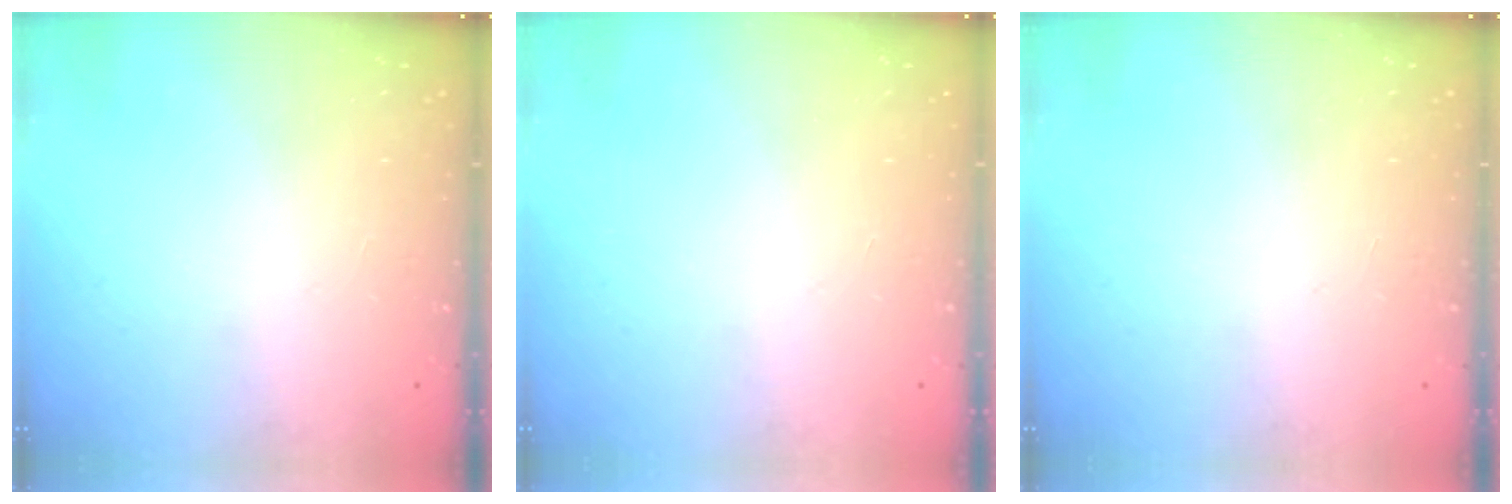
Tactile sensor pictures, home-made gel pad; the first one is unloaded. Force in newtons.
{"total": 0.0}
{"total": 1.0, "press": 0.0, "slide": 1.0}